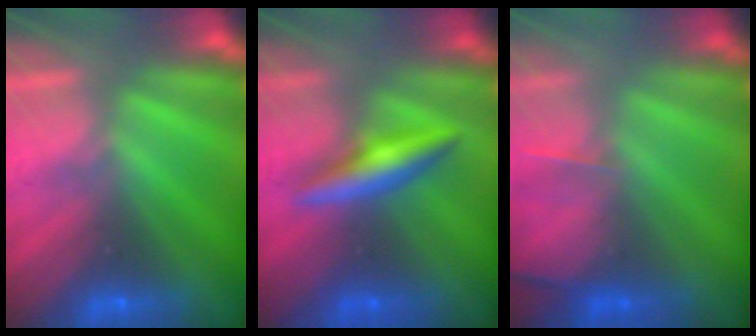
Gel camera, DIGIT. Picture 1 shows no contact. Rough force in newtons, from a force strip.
{"total": 2.7}
{"total": 2.2}